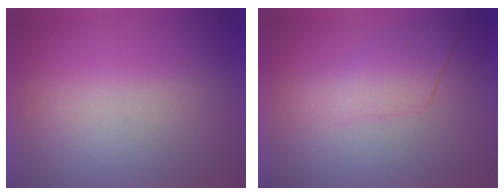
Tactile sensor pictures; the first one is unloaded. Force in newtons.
{"total": 2.3}